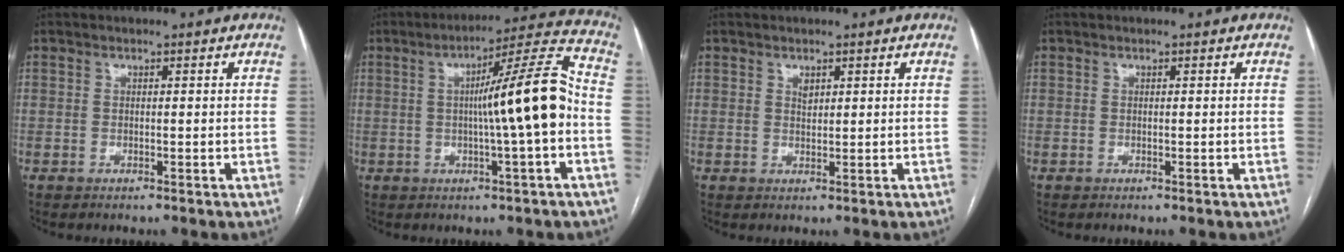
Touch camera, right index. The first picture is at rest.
{"total": 12.8, "force": [-0.9, -0.6, 12.7], "torque": [-0.191, 0.019, -0.020]}
{"total": 1.2, "force": [0.7, 0.7, 0.8], "torque": [-0.012, -0.001, 0.014]}
{"total": 0.0}